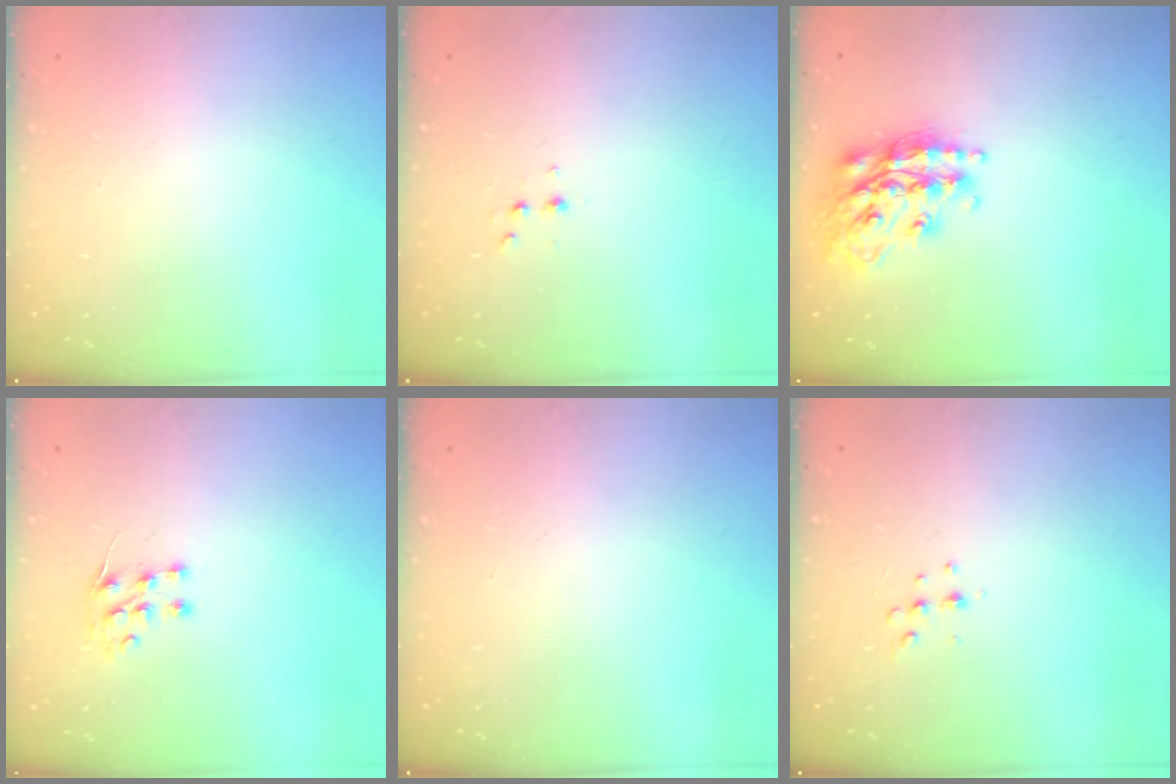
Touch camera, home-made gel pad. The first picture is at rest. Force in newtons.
{"total": 3.1, "press": 3.0, "slide": 0.9}
{"total": 17.9, "press": 17.8, "slide": 1.3}
{"total": 6.7, "press": 6.5, "slide": 1.4}
{"total": 0.0}
{"total": 5.6, "press": 5.6, "slide": 0.7}